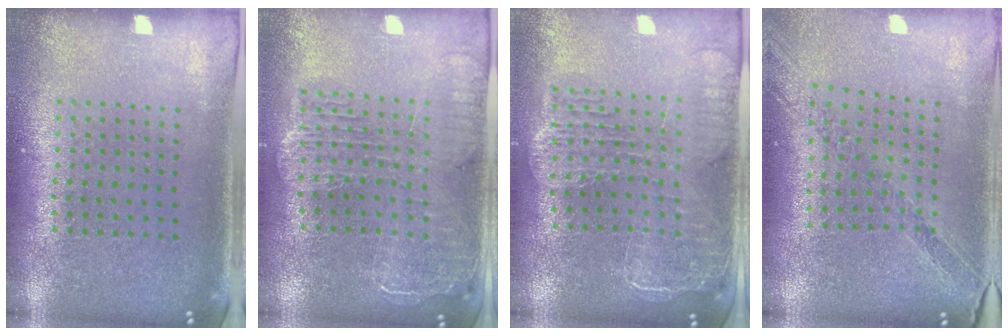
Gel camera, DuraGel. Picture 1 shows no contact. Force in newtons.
{"total": 2.3, "press": 2.0, "slide": 1.1}
{"total": 2.3, "press": 2.0, "slide": 1.1}
{"total": 0.9, "press": 0.9, "slide": 0.3}